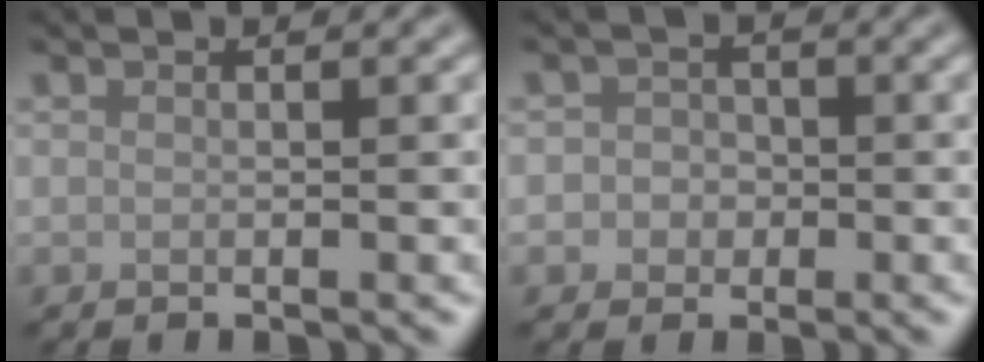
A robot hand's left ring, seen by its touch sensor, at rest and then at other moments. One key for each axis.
{"total": 2.4, "fx": -0.4, "fy": 2.3, "fz": 0.6, "tx": 0.016, "ty": 0.006, "tz": -0.025}